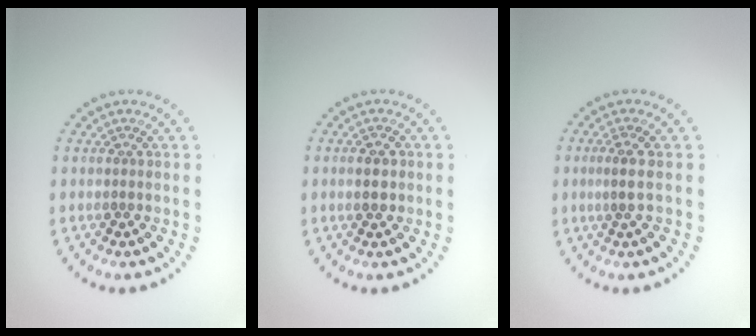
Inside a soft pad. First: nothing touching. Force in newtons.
{"total": 2.2, "press": 2.2, "slide": 0.1}
{"total": 1.8, "press": 1.2, "slide": 1.2}